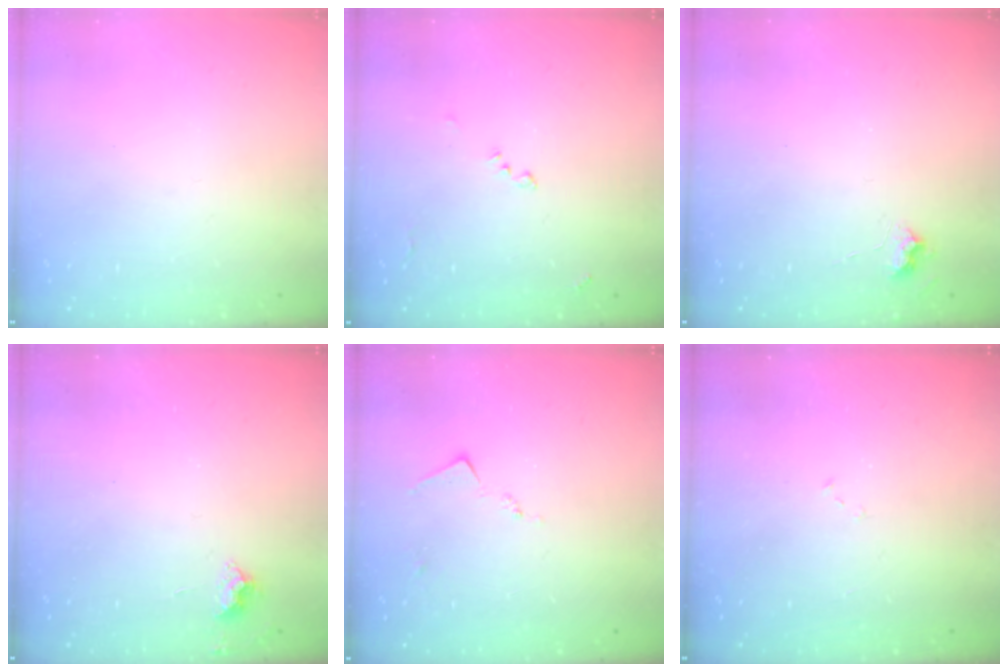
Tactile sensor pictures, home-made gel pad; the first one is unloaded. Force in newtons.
{"total": 8.6, "press": 8.6, "slide": 0.7}
{"total": 4.1, "press": 4.0, "slide": 0.6}
{"total": 3.9, "press": 3.8, "slide": 0.6}
{"total": 7.1, "press": 7.0, "slide": 0.9}
{"total": 7.8, "press": 7.7, "slide": 0.7}